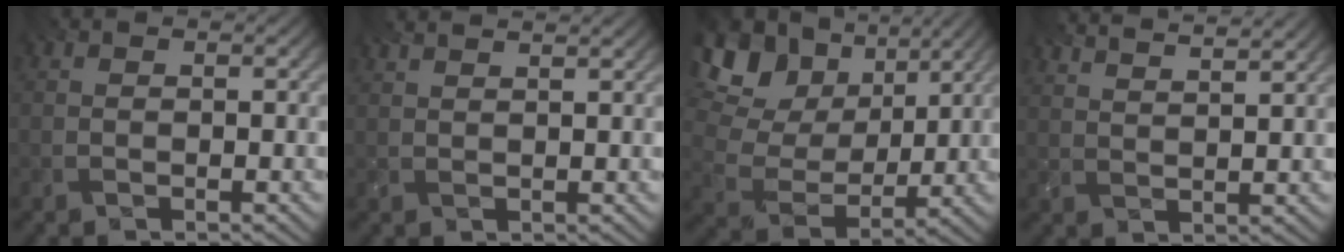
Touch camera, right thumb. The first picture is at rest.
{"total": 3.3, "force": [2.8, 0.5, 1.7], "torque": [-0.023, 0.003, 0.030]}
{"total": 13.7, "force": [5.4, 9.6, 8.2], "torque": [-0.198, 0.026, 0.085]}
{"total": 7.4, "force": [6.2, 1.4, 3.9], "torque": [-0.062, 0.002, 0.082]}